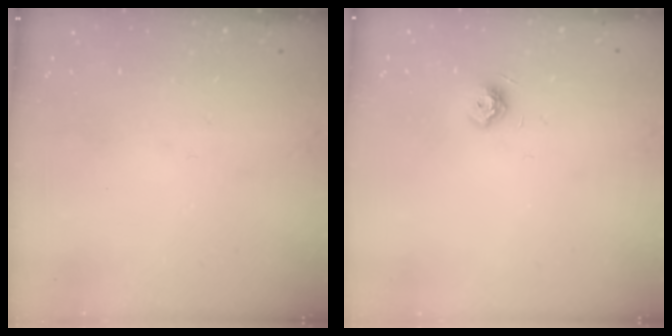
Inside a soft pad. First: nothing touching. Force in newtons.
{"total": 7.6, "press": 7.5, "slide": 1.1}